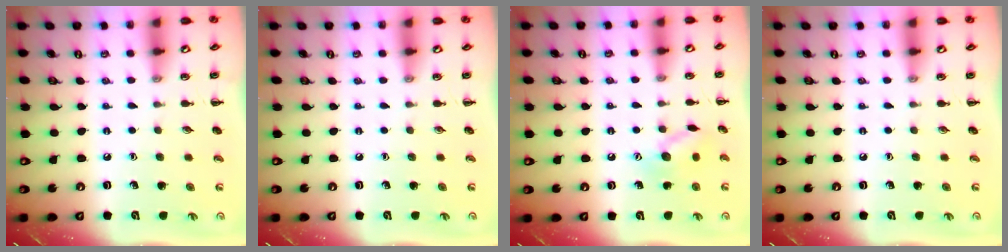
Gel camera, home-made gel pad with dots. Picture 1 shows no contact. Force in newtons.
{"total": 0.0}
{"total": 9.5, "press": 9.4, "slide": 0.9}
{"total": 0.0}